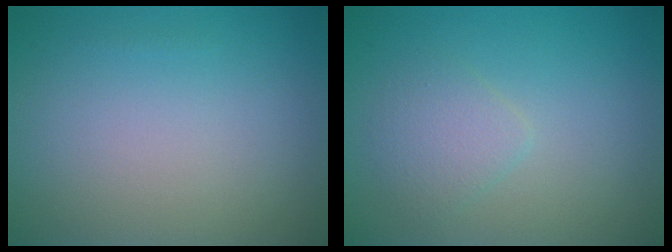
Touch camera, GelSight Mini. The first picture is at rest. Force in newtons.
{"total": 2.0, "press": 1.9, "slide": 0.1}